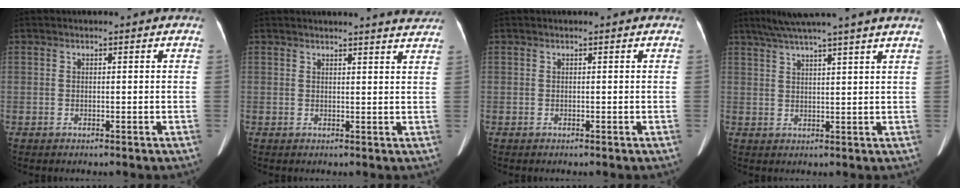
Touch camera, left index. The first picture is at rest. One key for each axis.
{"total": 6.8, "fx": 6.6, "fy": -0.1, "fz": 1.7, "tx": -0.020, "ty": -0.007, "tz": 0.057}
{"total": 0.0}
{"total": 11.8, "fx": 9.6, "fy": -1.5, "fz": 6.7, "tx": -0.109, "ty": 0.027, "tz": 0.126}